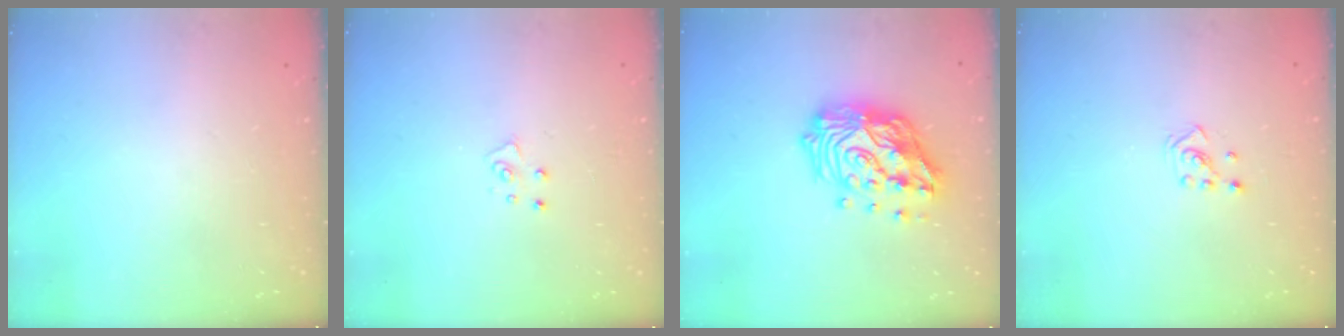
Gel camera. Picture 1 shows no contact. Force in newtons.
{"total": 4.0, "press": 4.0, "slide": 0.3}
{"total": 18.5, "press": 18.4, "slide": 2.2}
{"total": 2.1, "press": 1.9, "slide": 0.8}